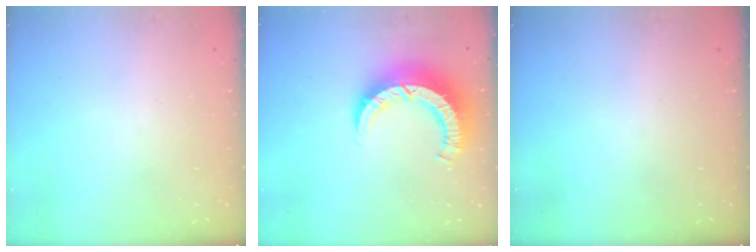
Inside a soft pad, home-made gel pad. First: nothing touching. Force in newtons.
{"total": 10.9, "press": 10.8, "slide": 1.2}
{"total": 0.0}